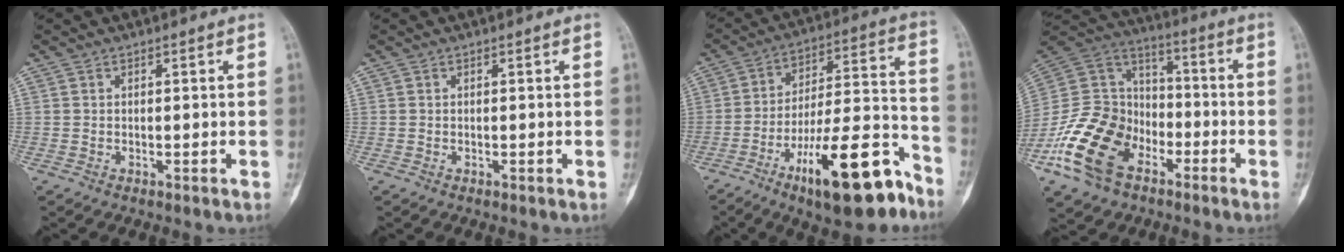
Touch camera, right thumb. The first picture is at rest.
{"total": 0.0}
{"total": 21.5, "force": [-12.5, 6.6, 16.2], "torque": [-0.238, 0.086, -0.197]}
{"total": 19.8, "force": [-9.6, 13.3, 11.0], "torque": [-0.200, 0.068, -0.187]}